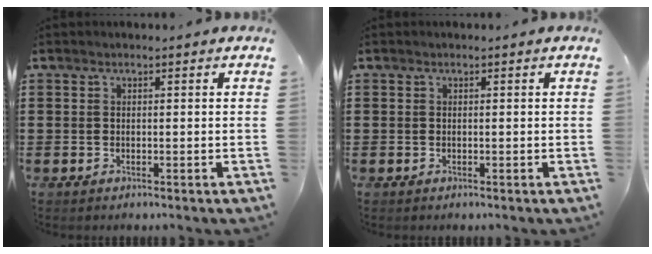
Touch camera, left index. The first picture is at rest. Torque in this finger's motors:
{"motor_torque": [0.00, 0.00, 0.00, 0.00]}